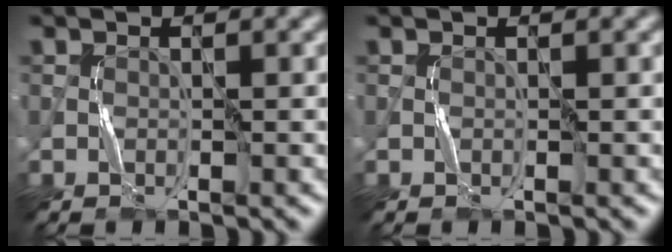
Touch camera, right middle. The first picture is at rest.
{"total": 0.0}